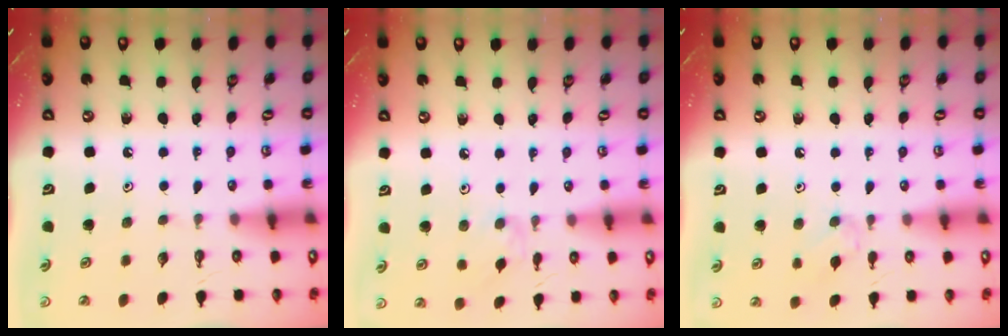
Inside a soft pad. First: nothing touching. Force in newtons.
{"total": 1.4, "press": 1.4, "slide": 0.4}
{"total": 5.4, "press": 5.3, "slide": 0.9}